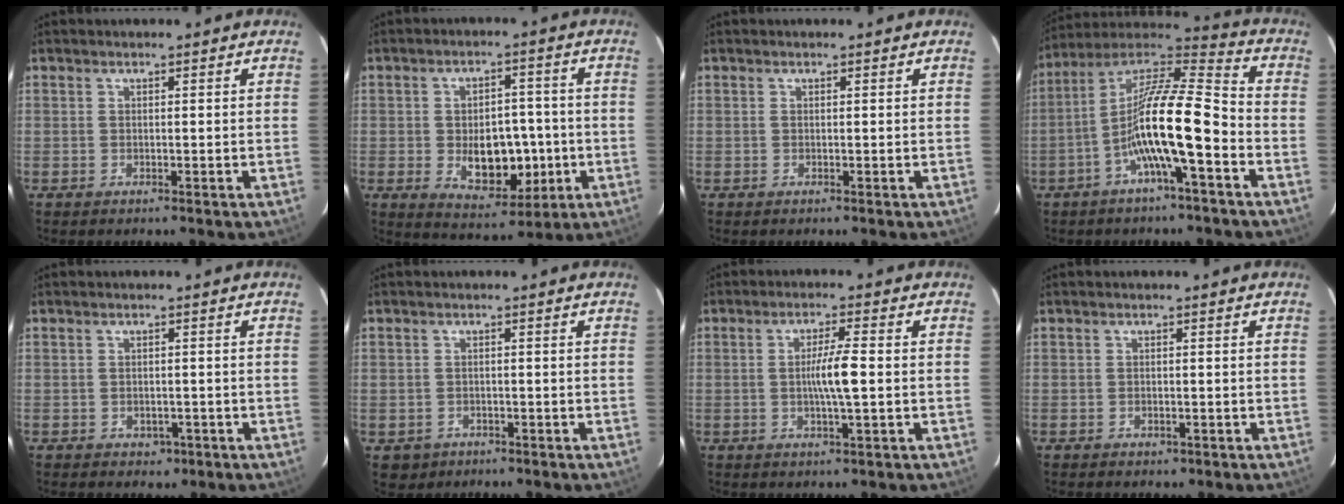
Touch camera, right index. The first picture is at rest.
{"total": 10.2, "force": [-1.9, 6.0, 8.1], "torque": [-0.120, 0.007, -0.017]}
{"total": 0.0}
{"total": 15.0, "force": [-4.6, 1.4, 14.2], "torque": [-0.259, 0.017, -0.085]}
{"total": 2.0, "force": [-1.0, 1.6, 0.7], "torque": [-0.007, 0.005, -0.007]}
{"total": 3.3, "force": [-1.4, 2.9, 0.1], "torque": [-0.002, 0.008, -0.018]}
{"total": 5.0, "force": [-0.4, -0.1, 5.0], "torque": [-0.092, -0.002, -0.009]}
{"total": 1.0, "force": [-0.6, 0.8, 0.3], "torque": [-0.006, 0.001, -0.005]}